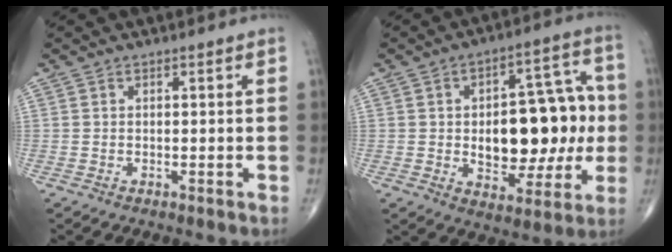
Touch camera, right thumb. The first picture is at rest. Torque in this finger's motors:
{"motor_torque": [1.50, 1.61, 0.91, 0.21, 0.07]}